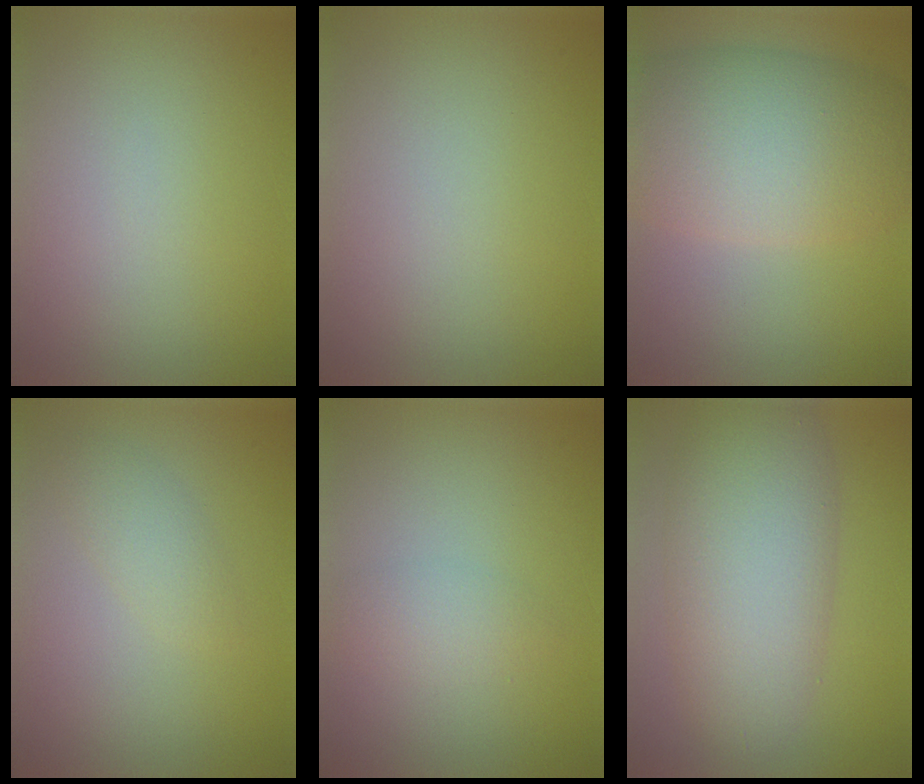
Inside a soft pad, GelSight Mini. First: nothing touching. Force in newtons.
{"total": 0.0}
{"total": 9.8, "press": 9.8, "slide": 0.3}
{"total": 1.8, "press": 1.8, "slide": 0.1}
{"total": 1.7, "press": 1.7, "slide": 0.1}
{"total": 8.2, "press": 8.2, "slide": 0.3}